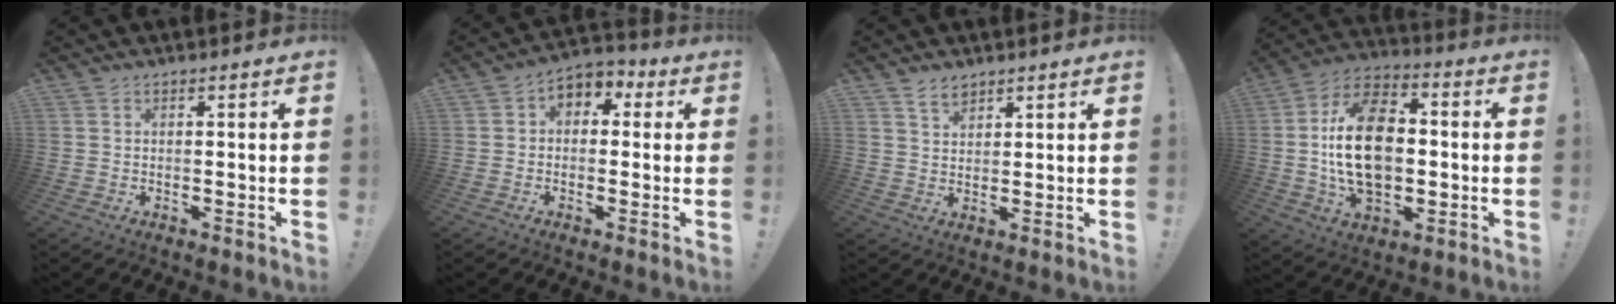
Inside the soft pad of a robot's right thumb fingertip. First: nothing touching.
{"total": 5.1, "force": [-0.4, 4.2, 2.9], "torque": [-0.033, 0.010, -0.004]}
{"total": 3.8, "force": [3.0, 1.7, 1.4], "torque": [-0.026, -0.015, 0.056]}
{"total": 21.8, "force": [-0.5, 14.3, 16.4], "torque": [-0.279, 0.012, -0.005]}